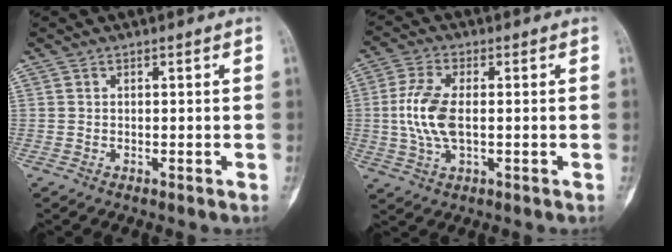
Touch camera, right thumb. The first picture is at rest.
{"total": 9.2, "force": [-0.1, 4.5, 8.0], "torque": [-0.184, 0.002, -0.002]}